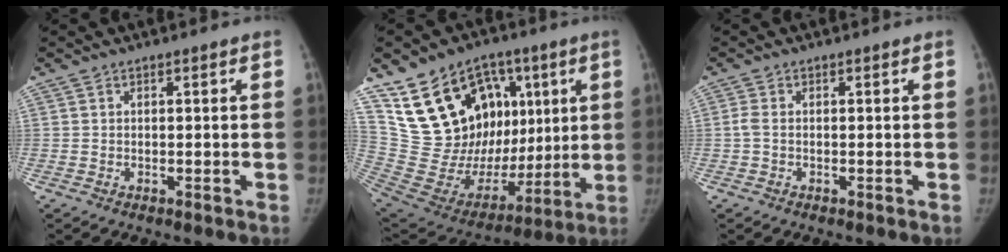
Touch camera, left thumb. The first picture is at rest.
{"total": 26.5, "force": [9.5, 18.2, 16.9], "torque": [-0.234, 0.006, 0.182]}
{"total": 1.5, "force": [-0.2, 0.8, 1.3], "torque": [-0.032, -0.001, -0.008]}